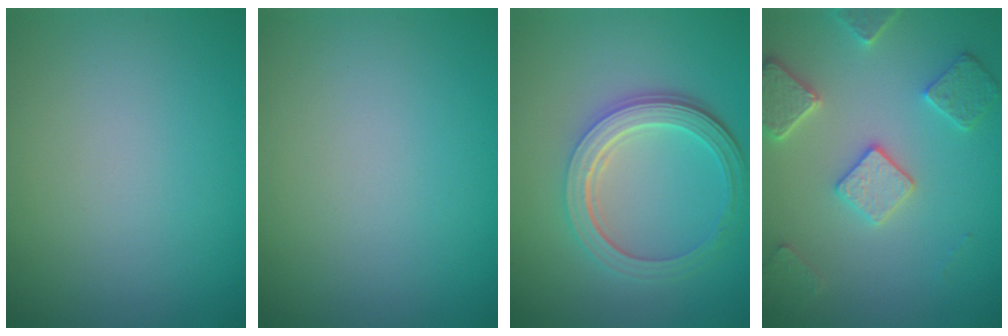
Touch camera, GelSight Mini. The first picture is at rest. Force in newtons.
{"total": 0.0}
{"total": 5.2, "press": 3.9, "slide": 3.5}
{"total": 4.2, "press": 3.6, "slide": 2.3}